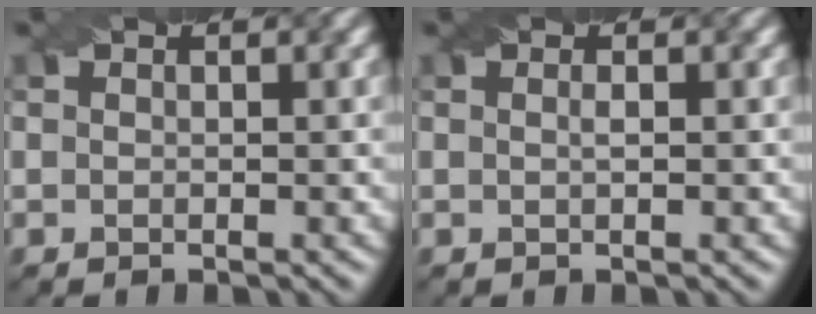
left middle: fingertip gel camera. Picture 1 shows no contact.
{"total": 0.7, "force": [0.1, 0.1, 0.7], "torque": [-0.010, -0.003, -0.001]}